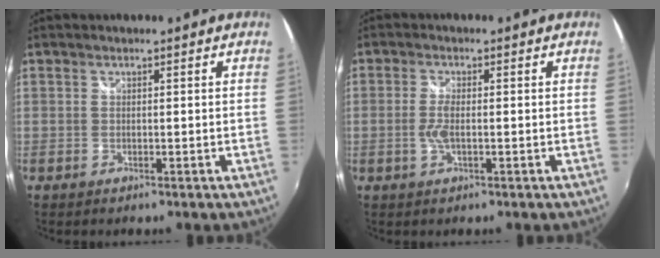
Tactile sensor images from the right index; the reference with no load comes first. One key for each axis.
{"total": 3.4, "fx": -0.5, "fy": 1.0, "fz": 3.2, "tx": -0.067, "ty": -0.003, "tz": -0.012}